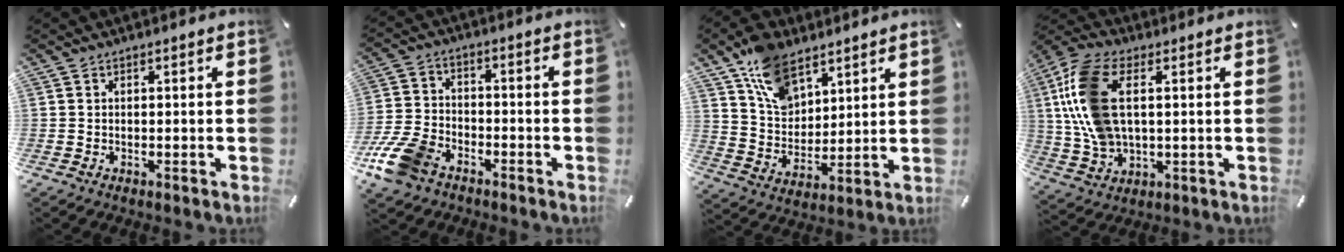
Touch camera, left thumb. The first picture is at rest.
{"total": 11.4, "force": [-7.2, 6.8, 5.6], "torque": [-0.128, 0.033, -0.136]}
{"total": 12.3, "force": [8.1, 7.8, 5.1], "torque": [-0.106, -0.035, 0.158]}
{"total": 14.8, "force": [2.6, 9.1, 11.3], "torque": [-0.266, 0.004, 0.049]}